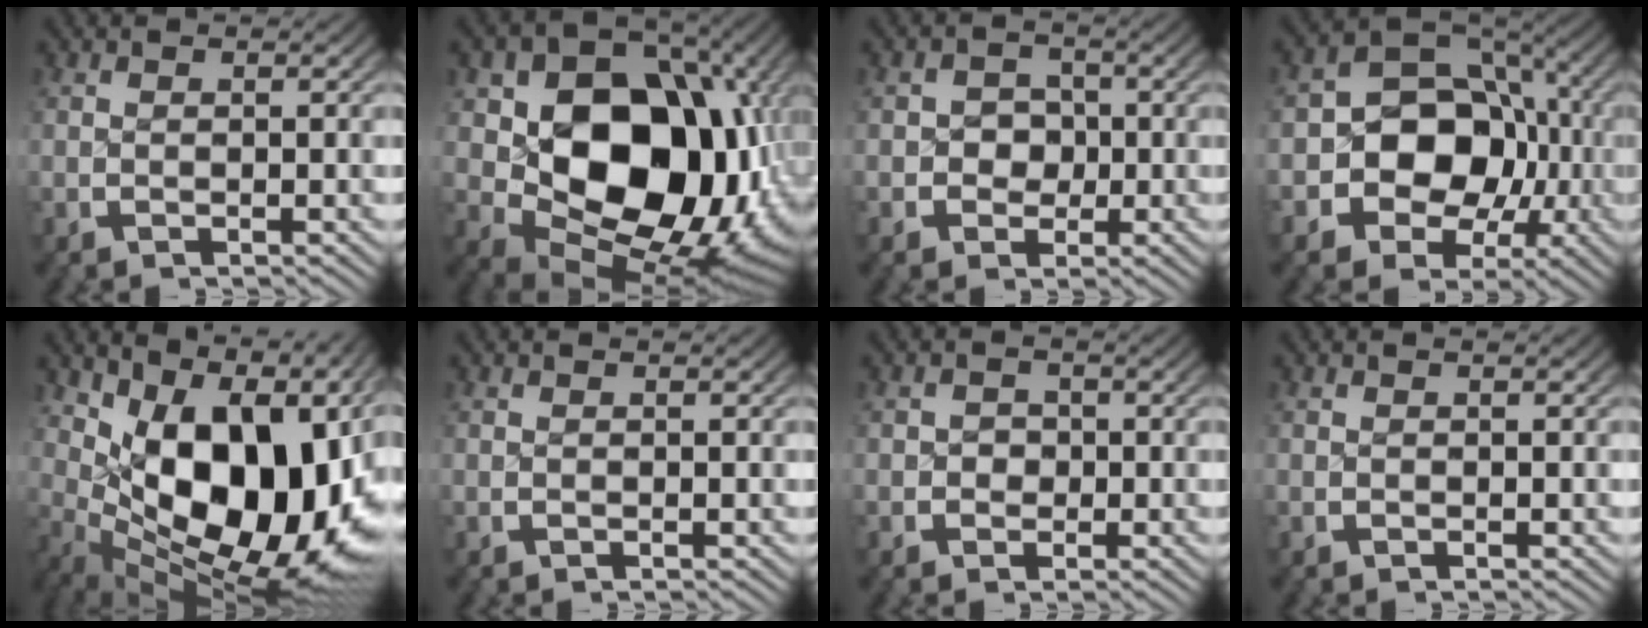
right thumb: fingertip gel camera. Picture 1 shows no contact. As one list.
[{"total": 25.7, "force": [-2.1, 17.2, 19.0], "torque": [-0.334, -0.066, -0.010]}, {"total": 3.9, "force": [-0.7, 3.4, 1.8], "torque": [-0.033, -0.011, -0.011]}, {"total": 13.4, "force": [-2.3, 10.3, 8.3], "torque": [-0.176, -0.044, -0.031]}, {"total": 23.7, "force": [-1.7, 13.9, 19.1], "torque": [-0.318, -0.054, 0.009]}, {"total": 0.0}, {"total": 1.6, "force": [-0.6, 1.4, 0.6], "torque": [-0.009, -0.002, -0.014]}, {"total": 0.0}]